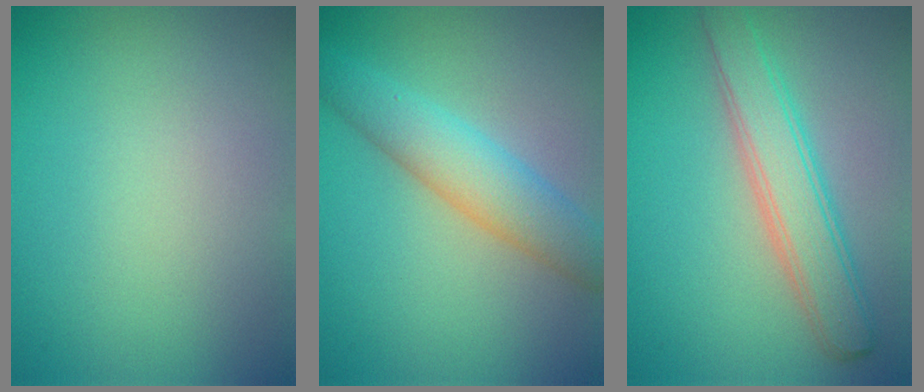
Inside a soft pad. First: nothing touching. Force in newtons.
{"total": 4.6, "press": 4.6, "slide": 0.2}
{"total": 4.4, "press": 4.4, "slide": 0.2}